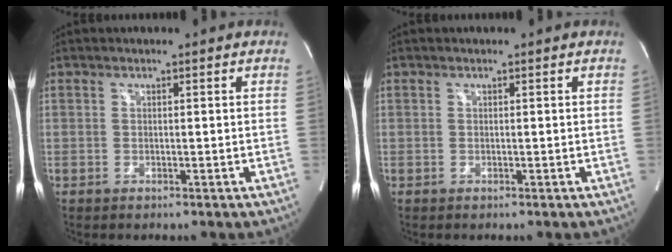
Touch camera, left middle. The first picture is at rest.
{"total": 0.0}